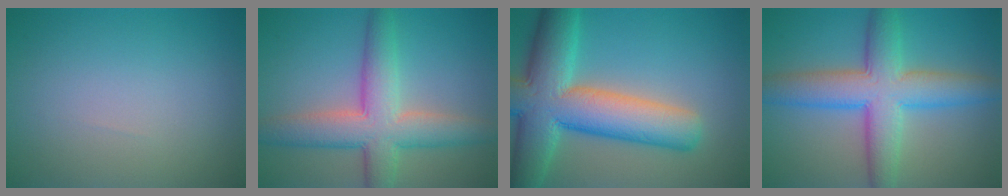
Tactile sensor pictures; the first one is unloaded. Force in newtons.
{"total": 7.3, "press": 7.3, "slide": 0.3}
{"total": 11.8, "press": 11.8, "slide": 0.7}
{"total": 8.0, "press": 8.0, "slide": 0.2}